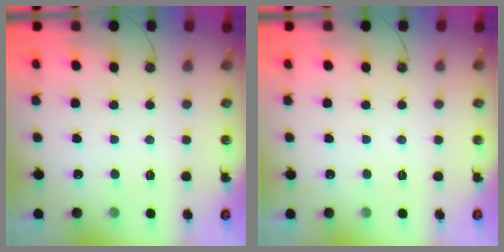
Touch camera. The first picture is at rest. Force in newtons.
{"total": 0.0}